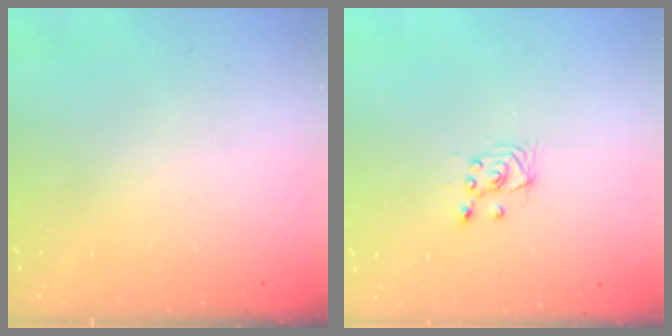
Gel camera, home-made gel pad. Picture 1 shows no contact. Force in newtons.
{"total": 2.9, "press": 2.7, "slide": 1.0}